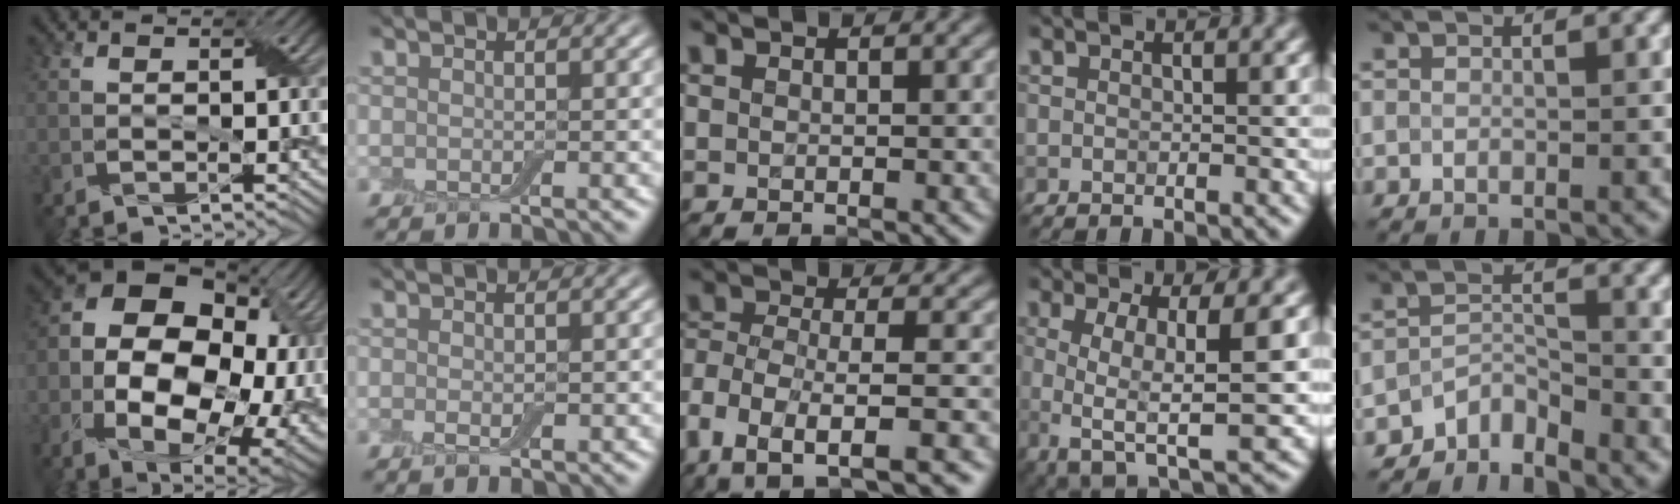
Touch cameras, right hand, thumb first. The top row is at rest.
{"thumb": {"total": 21.8, "force": [-3.7, 14.7, 15.6], "torque": [-0.295, -0.043, -0.032]}, "index": {"total": 1.4, "force": [-0.2, 0.6, 1.2], "torque": [-0.023, -0.005, -0.001]}, "middle": {"total": 9.0, "force": [-5.6, 3.6, 5.9], "torque": [-0.111, 0.005, -0.095]}, "ring": {"total": 7.3, "force": [-0.4, 2.5, 6.9], "torque": [-0.114, -0.012, -0.007]}, "little": {"total": 2.8, "force": [-2.6, 0.8, 0.6], "torque": [-0.006, 0.007, -0.054]}}